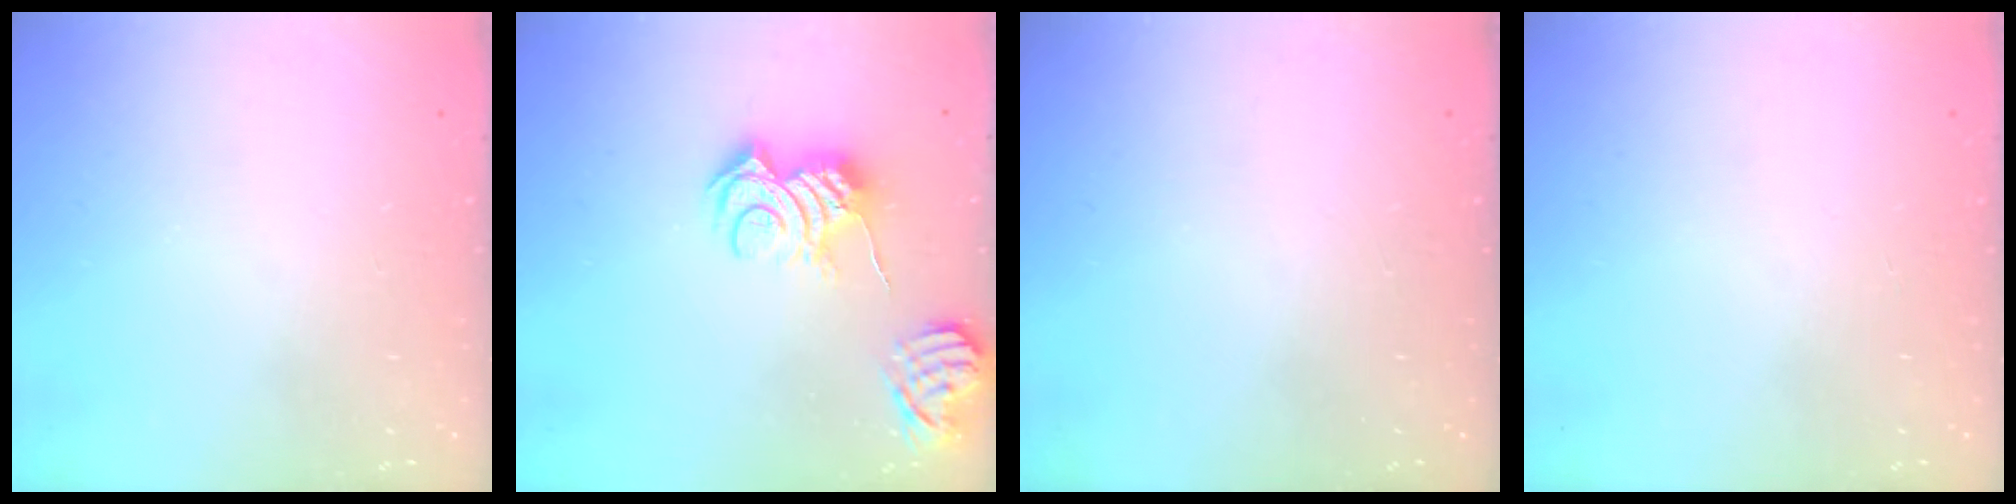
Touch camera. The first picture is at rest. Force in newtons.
{"total": 10.9, "press": 10.8, "slide": 1.1}
{"total": 0.0}
{"total": 0.0}